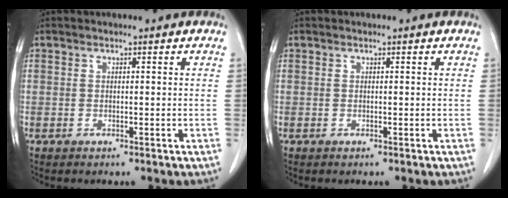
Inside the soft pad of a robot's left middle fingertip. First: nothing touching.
{"total": 0.0}